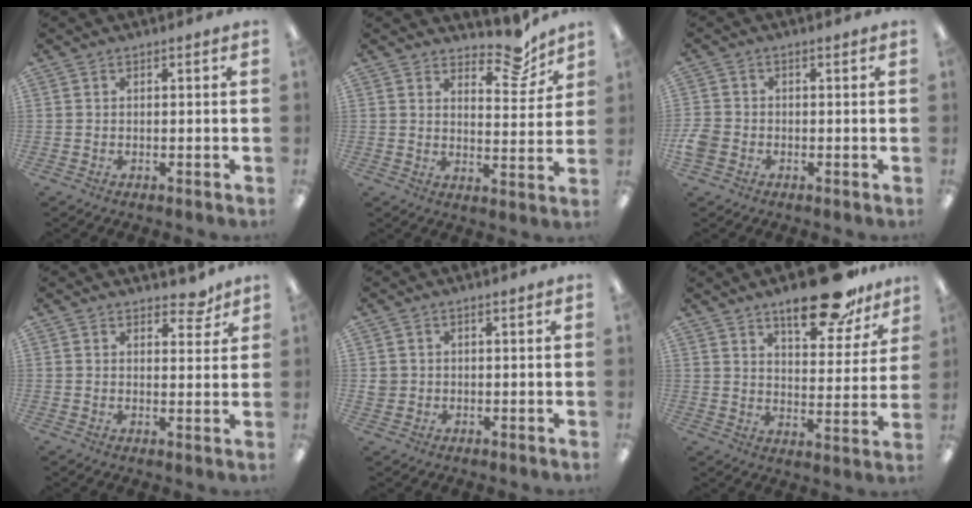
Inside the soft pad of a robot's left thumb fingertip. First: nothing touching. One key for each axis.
{"total": 9.7, "fx": 7.9, "fy": 3.6, "fz": 4.3, "tx": -0.036, "ty": -0.060, "tz": 0.134}
{"total": 3.8, "fx": -1.2, "fy": 3.1, "fz": 1.9, "tx": -0.035, "ty": 0.007, "tz": -0.022}
{"total": 4.5, "fx": 3.6, "fy": 2.0, "fz": 1.7, "tx": -0.001, "ty": -0.023, "tz": 0.059}
{"total": 1.8, "fx": 0.3, "fy": 1.8, "fz": 0.3, "tx": -0.007, "ty": 0.003, "tz": 0.004}
{"total": 17.0, "fx": 12.4, "fy": 6.4, "fz": 9.8, "tx": -0.128, "ty": -0.071, "tz": 0.203}